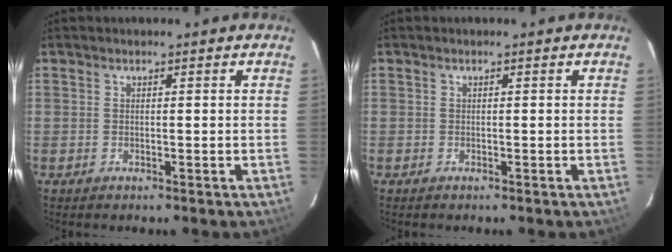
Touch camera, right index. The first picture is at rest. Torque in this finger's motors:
{"motor_torque": [-0.39, -0.17, -1.00, -0.21]}